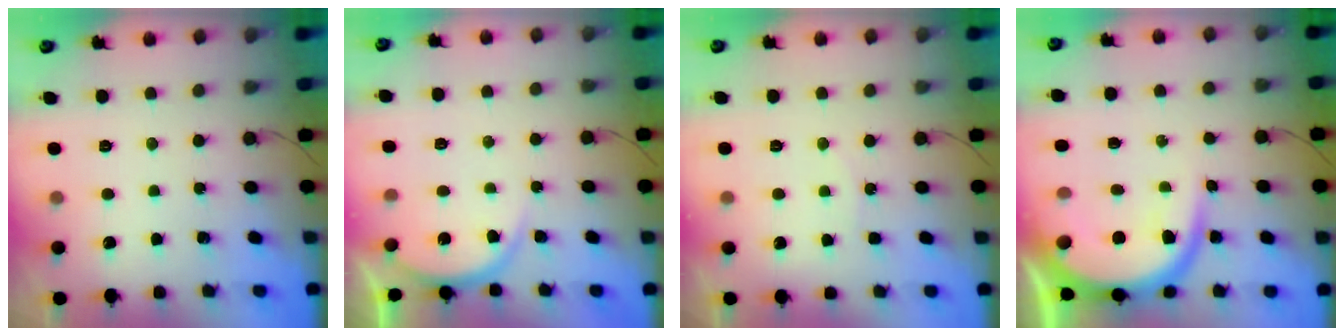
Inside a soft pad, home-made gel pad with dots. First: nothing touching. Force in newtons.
{"total": 5.2, "press": 5.1, "slide": 0.6}
{"total": 3.7, "press": 3.7, "slide": 0.3}
{"total": 11.6, "press": 11.6, "slide": 1.2}